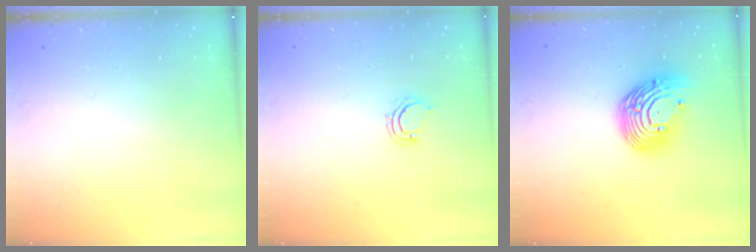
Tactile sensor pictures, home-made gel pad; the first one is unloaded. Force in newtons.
{"total": 4.6, "press": 4.6, "slide": 0.3}
{"total": 15.0, "press": 14.9, "slide": 1.5}